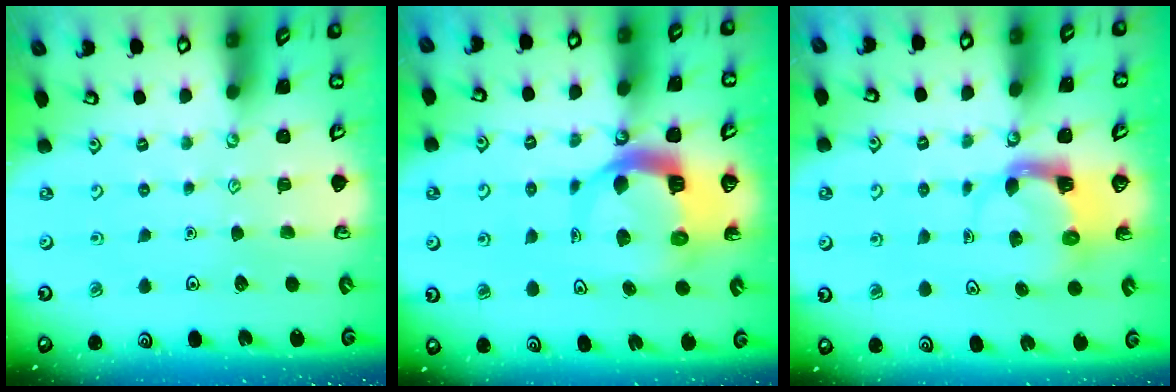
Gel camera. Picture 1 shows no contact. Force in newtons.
{"total": 8.7, "press": 8.6, "slide": 1.2}
{"total": 3.9, "press": 3.9, "slide": 0.6}